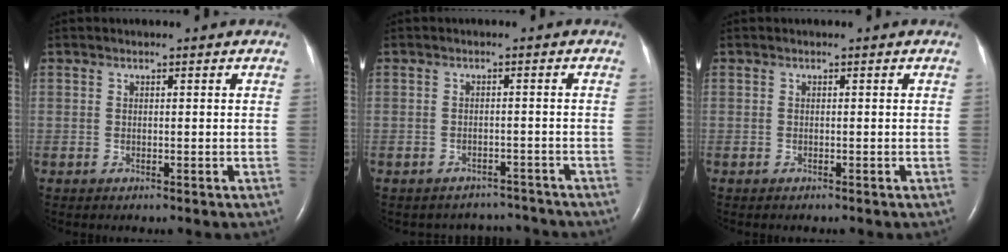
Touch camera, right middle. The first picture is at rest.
{"total": 5.2, "force": [-4.8, 1.7, -0.8], "torque": [0.009, 0.019, -0.057]}
{"total": 0.0}